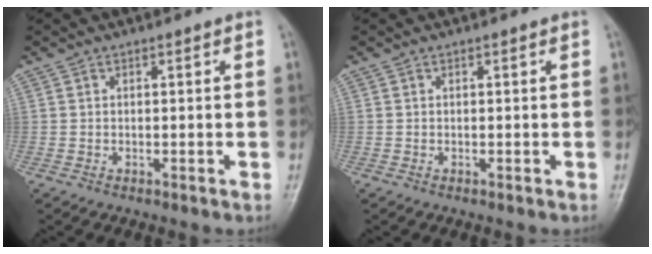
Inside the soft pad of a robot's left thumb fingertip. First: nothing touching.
{"total": 0.0}